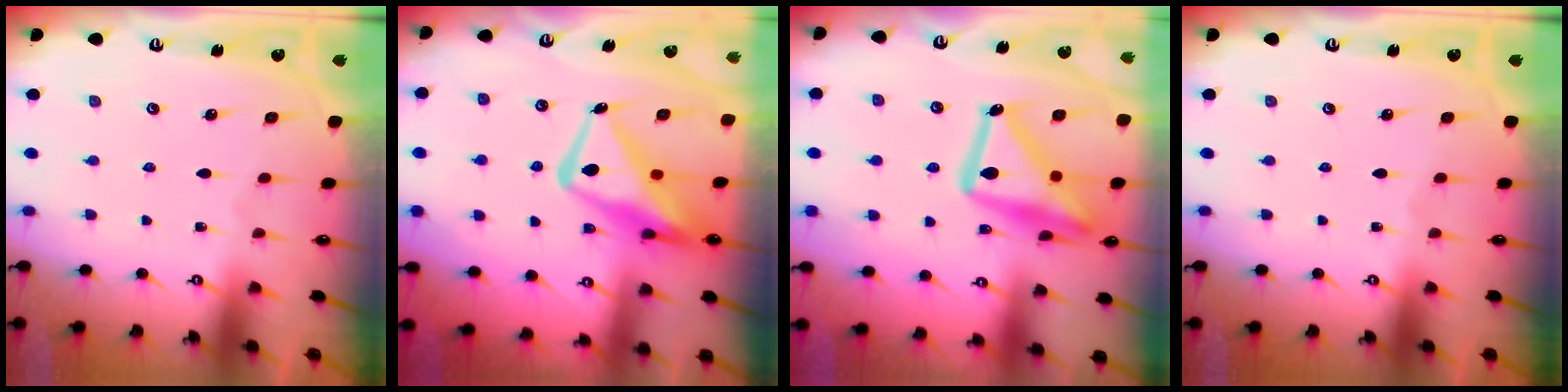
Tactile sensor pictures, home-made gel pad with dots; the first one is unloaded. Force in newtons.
{"total": 15.2, "press": 15.1, "slide": 1.6}
{"total": 21.0, "press": 20.9, "slide": 1.5}
{"total": 0.0}